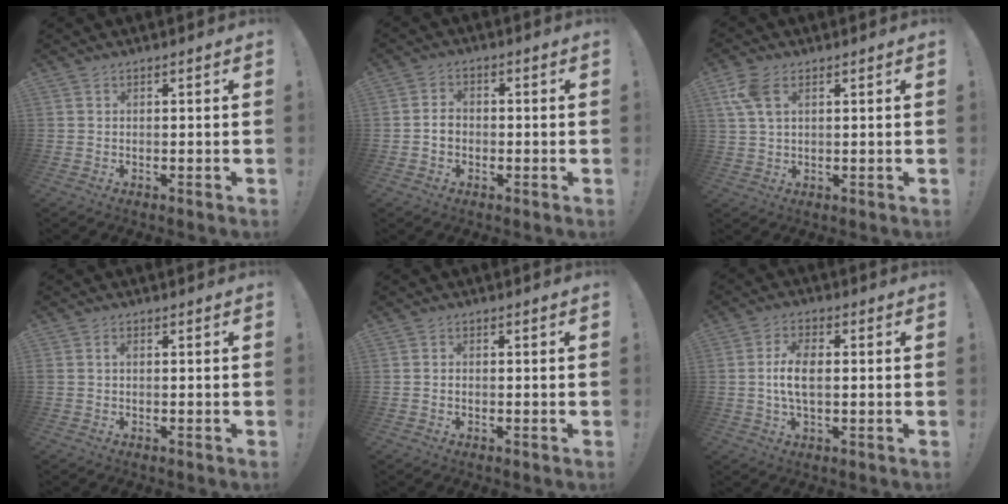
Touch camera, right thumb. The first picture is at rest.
{"total": 3.8, "force": [-0.9, 3.2, 1.9], "torque": [-0.020, 0.007, -0.018]}
{"total": 7.1, "force": [3.0, 3.5, 5.4], "torque": [-0.111, -0.006, 0.056]}
{"total": 0.8, "force": [0.1, 0.4, 0.7], "torque": [-0.016, 0.003, 0.000]}
{"total": 0.7, "force": [-0.5, 0.4, 0.2], "torque": [-0.004, 0.002, -0.009]}
{"total": 8.0, "force": [-0.1, 4.1, 6.9], "torque": [-0.127, -0.001, -0.004]}